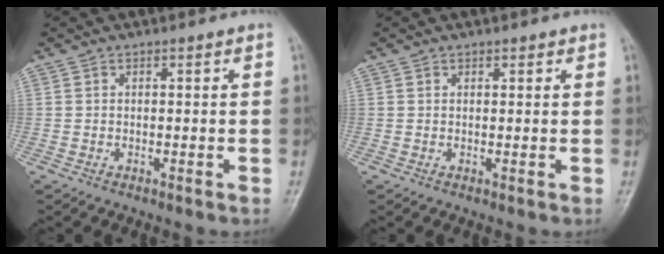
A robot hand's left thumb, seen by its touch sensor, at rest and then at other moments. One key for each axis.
{"total": 1.3, "fx": 0.9, "fy": 0.7, "fz": 0.6, "tx": 0.003, "ty": -0.003, "tz": 0.007}